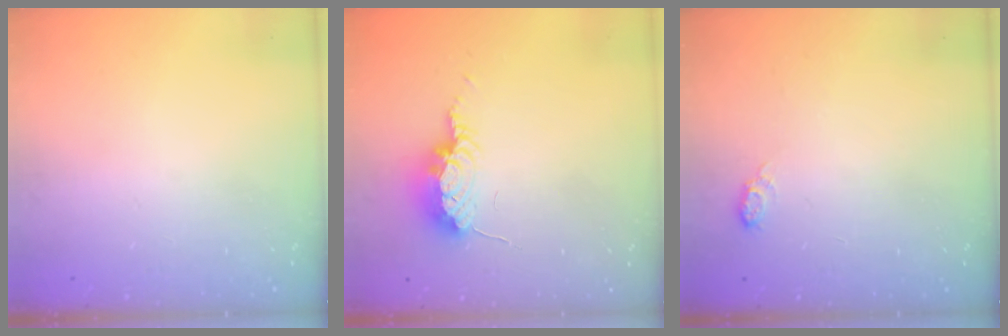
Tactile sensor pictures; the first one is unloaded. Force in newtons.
{"total": 7.7, "press": 7.6, "slide": 1.2}
{"total": 5.6, "press": 5.6, "slide": 0.6}